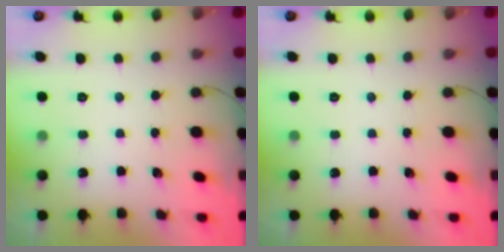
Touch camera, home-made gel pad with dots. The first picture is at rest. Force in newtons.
{"total": 0.0}